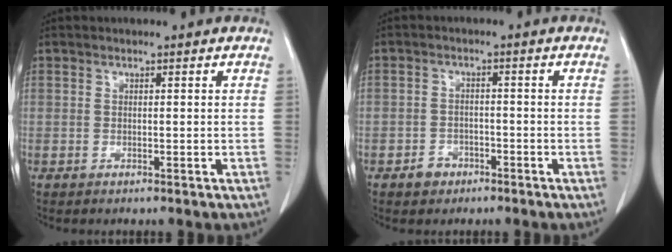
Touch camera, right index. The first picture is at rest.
{"total": 2.9, "force": [-1.7, 2.2, 0.6], "torque": [-0.008, 0.009, -0.026]}